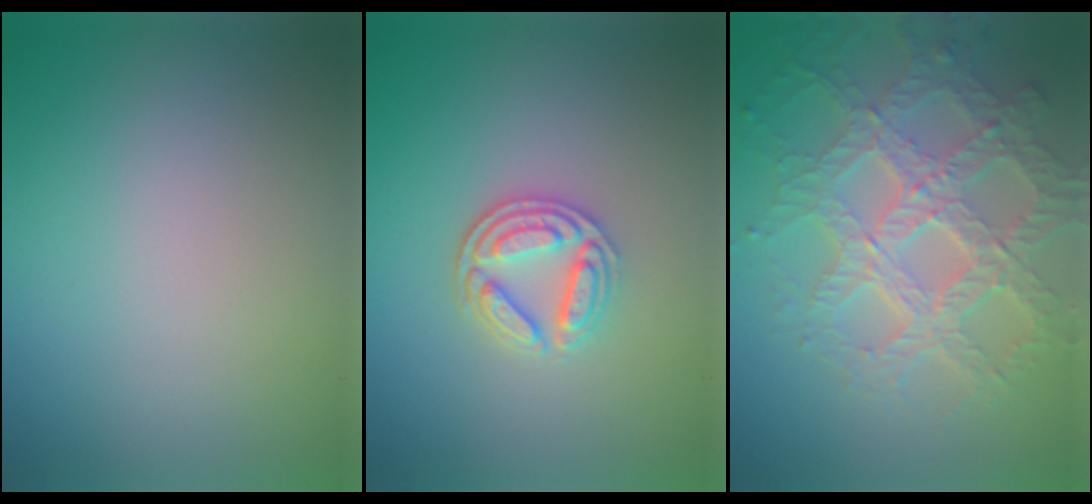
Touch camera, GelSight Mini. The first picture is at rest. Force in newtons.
{"total": 3.6, "press": 3.1, "slide": 1.7}
{"total": 7.8, "press": 5.6, "slide": 5.5}